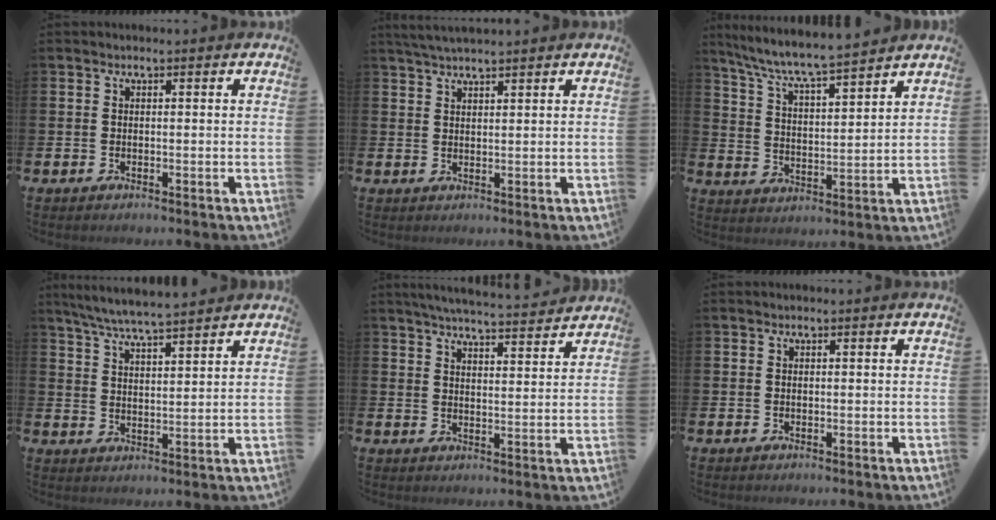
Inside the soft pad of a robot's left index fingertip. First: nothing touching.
{"total": 3.0, "force": [2.8, 0.3, 1.1], "torque": [-0.023, -0.005, 0.051]}
{"total": 7.3, "force": [6.9, 0.2, 2.3], "torque": [-0.074, -0.050, 0.120]}
{"total": 6.3, "force": [6.1, 0.0, 1.7], "torque": [-0.054, -0.031, 0.108]}
{"total": 5.4, "force": [5.3, 0.1, 1.2], "torque": [-0.034, -0.034, 0.093]}
{"total": 0.0}